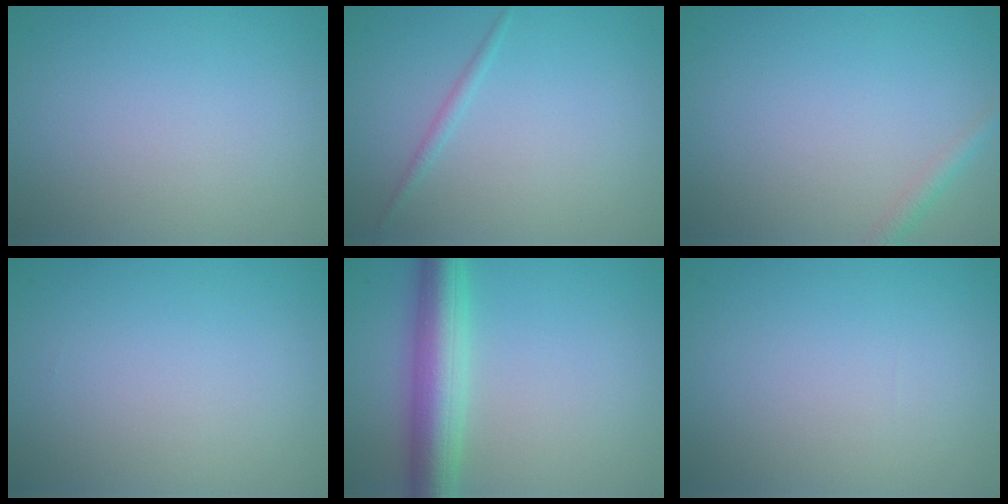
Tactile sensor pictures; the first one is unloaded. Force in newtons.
{"total": 0.9, "press": 0.9, "slide": 0.0}
{"total": 1.4, "press": 1.4, "slide": 0.1}
{"total": 0.0}
{"total": 6.0, "press": 6.0, "slide": 0.2}
{"total": 0.0}